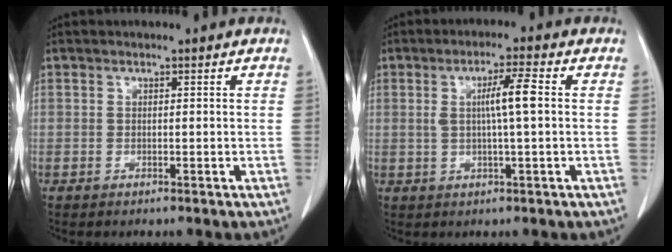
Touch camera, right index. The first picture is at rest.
{"total": 5.6, "force": [0.6, 0.4, 5.5], "torque": [-0.101, 0.007, 0.012]}